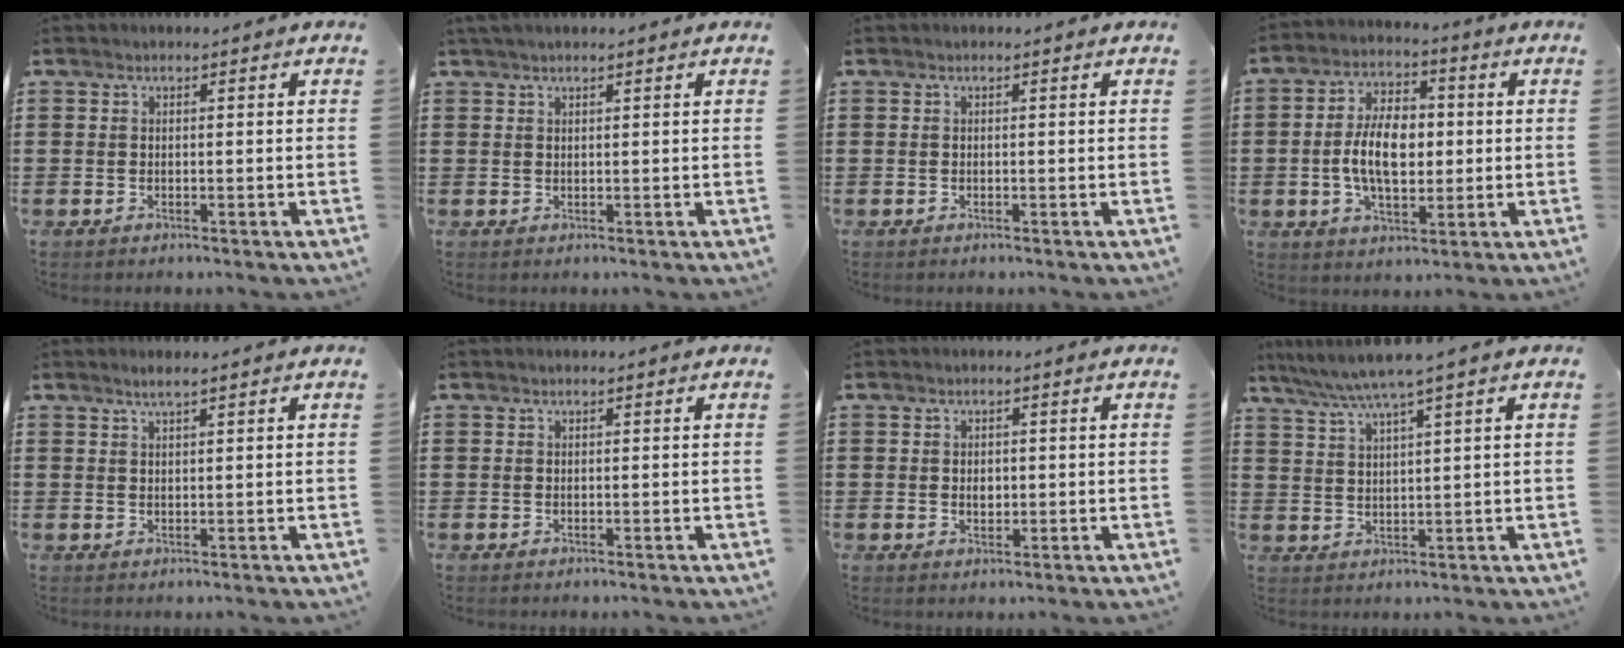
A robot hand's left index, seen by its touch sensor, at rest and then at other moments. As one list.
[{"total": 1.2, "force": [0.9, 0.1, 0.7], "torque": [-0.014, 0.001, 0.018]}, {"total": 0.0}, {"total": 8.9, "force": [-0.4, 4.8, 7.4], "torque": [-0.150, 0.006, -0.014]}, {"total": 1.5, "force": [1.2, -0.1, 1.0], "torque": [-0.020, 0.000, 0.022]}, {"total": 0.0}, {"total": 1.5, "force": [0.2, 1.0, 1.1], "torque": [-0.016, 0.002, 0.000]}, {"total": 4.5, "force": [3.3, -0.6, 3.0], "torque": [-0.067, -0.011, 0.055]}]